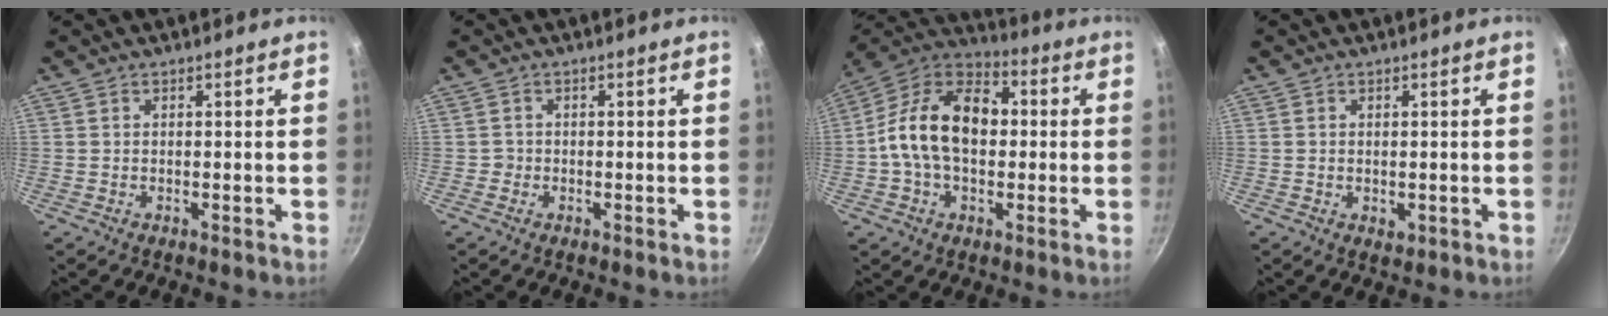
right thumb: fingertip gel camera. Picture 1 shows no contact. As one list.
[{"total": 1.0, "force": [-0.3, 0.9, 0.0], "torque": [0.002, 0.003, -0.007]}, {"total": 17.4, "force": [0.2, 11.5, 13.0], "torque": [-0.192, 0.036, -0.018]}, {"total": 1.4, "force": [0.0, 1.0, 0.9], "torque": [-0.013, -0.002, 0.001]}]